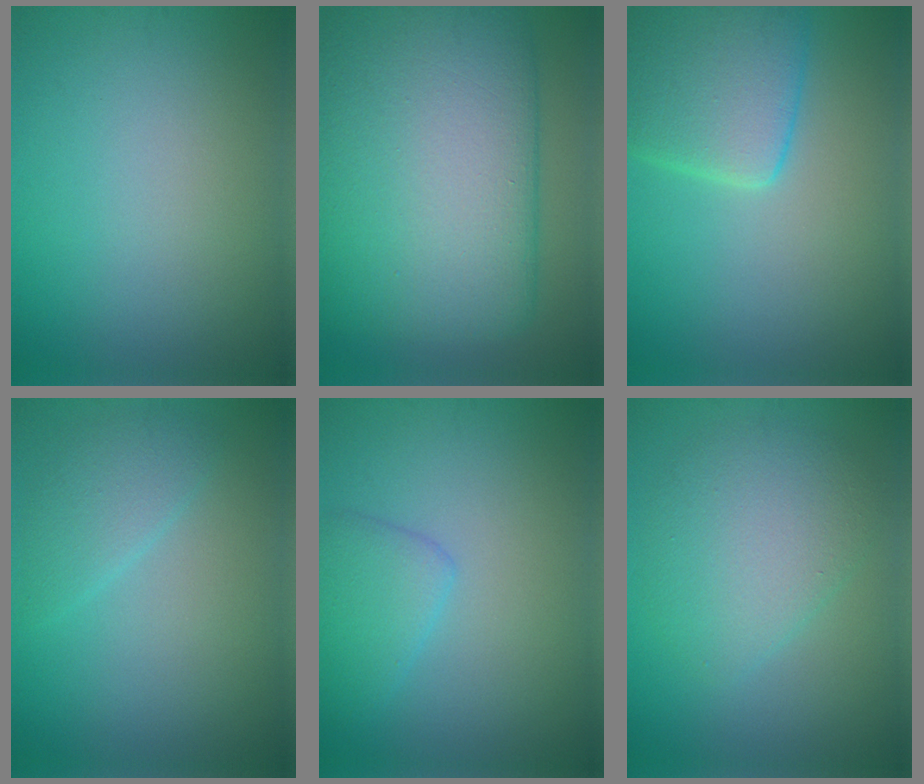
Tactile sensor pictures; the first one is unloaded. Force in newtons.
{"total": 16.9, "press": 16.9, "slide": 0.9}
{"total": 6.2, "press": 6.1, "slide": 0.4}
{"total": 2.3, "press": 2.3, "slide": 0.3}
{"total": 2.6, "press": 2.6, "slide": 0.1}
{"total": 4.6, "press": 4.6, "slide": 0.2}